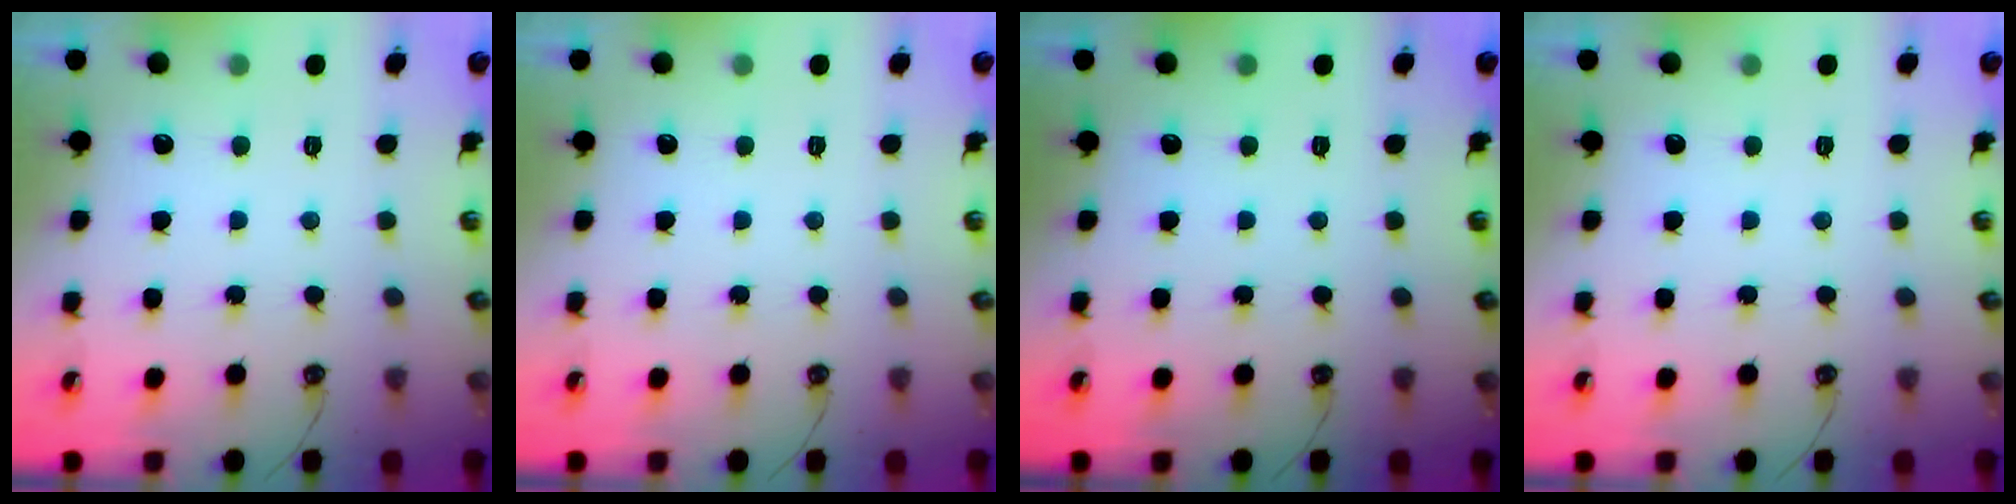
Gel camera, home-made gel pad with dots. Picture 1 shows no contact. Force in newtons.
{"total": 0.0}
{"total": 0.0}
{"total": 0.0}